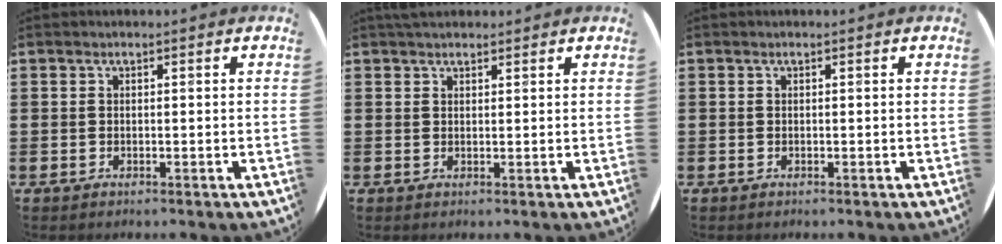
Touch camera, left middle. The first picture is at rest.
{"total": 1.2, "force": [1.2, 0.4, 0.1], "torque": [0.006, 0.000, 0.020]}
{"total": 0.0}